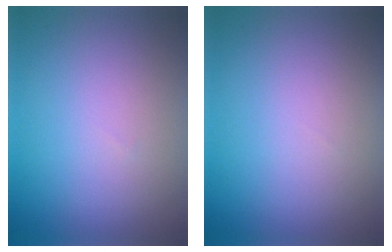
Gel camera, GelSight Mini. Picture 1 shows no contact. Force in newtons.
{"total": 0.0}